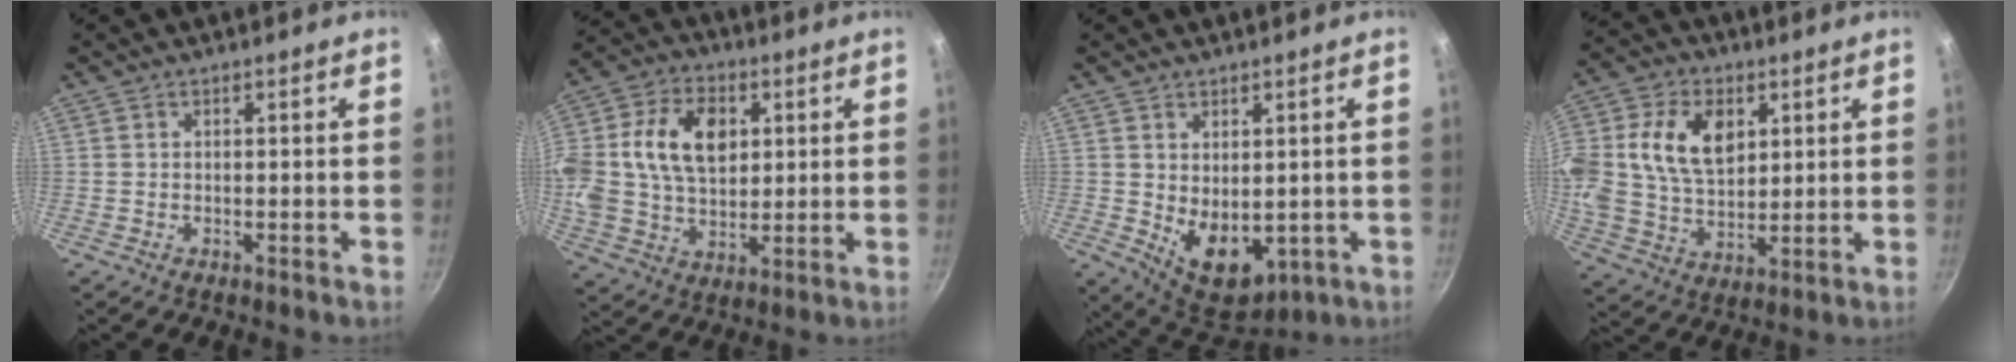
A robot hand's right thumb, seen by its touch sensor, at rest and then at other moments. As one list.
[{"total": 20.0, "force": [3.9, 14.1, 13.6], "torque": [-0.267, 0.021, 0.066]}, {"total": 9.6, "force": [-0.1, 6.4, 7.2], "torque": [-0.079, -0.022, 0.023]}, {"total": 18.1, "force": [4.7, 12.7, 12.0], "torque": [-0.230, 0.008, 0.087]}]